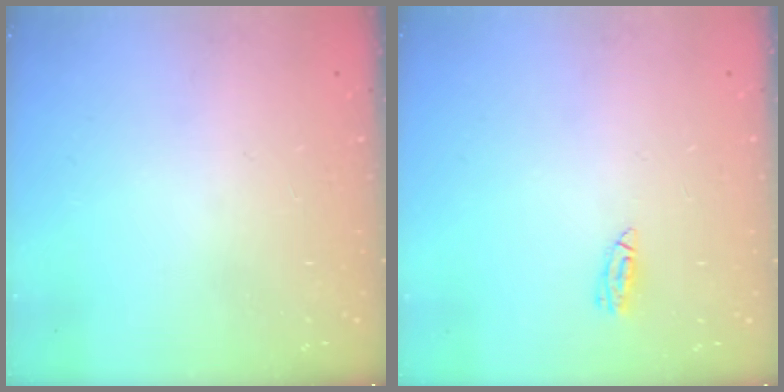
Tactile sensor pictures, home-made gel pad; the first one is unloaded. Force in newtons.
{"total": 4.8, "press": 4.8, "slide": 0.1}